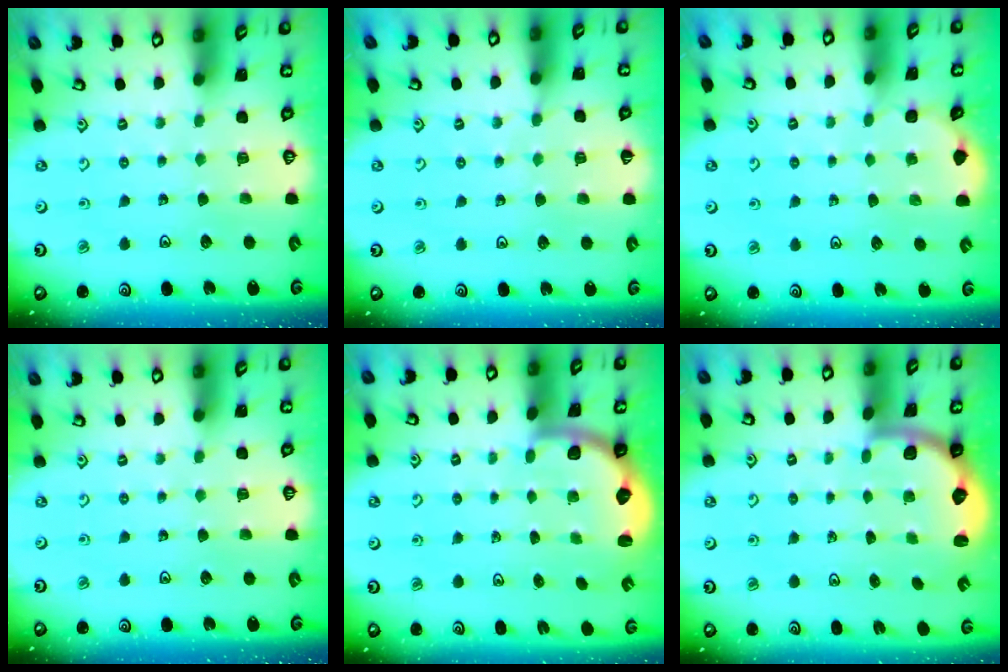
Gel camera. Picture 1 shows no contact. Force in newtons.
{"total": 4.2, "press": 4.1, "slide": 0.6}
{"total": 2.1, "press": 2.1, "slide": 0.2}
{"total": 0.0}
{"total": 2.1, "press": 1.9, "slide": 0.8}
{"total": 2.3, "press": 2.0, "slide": 1.2}